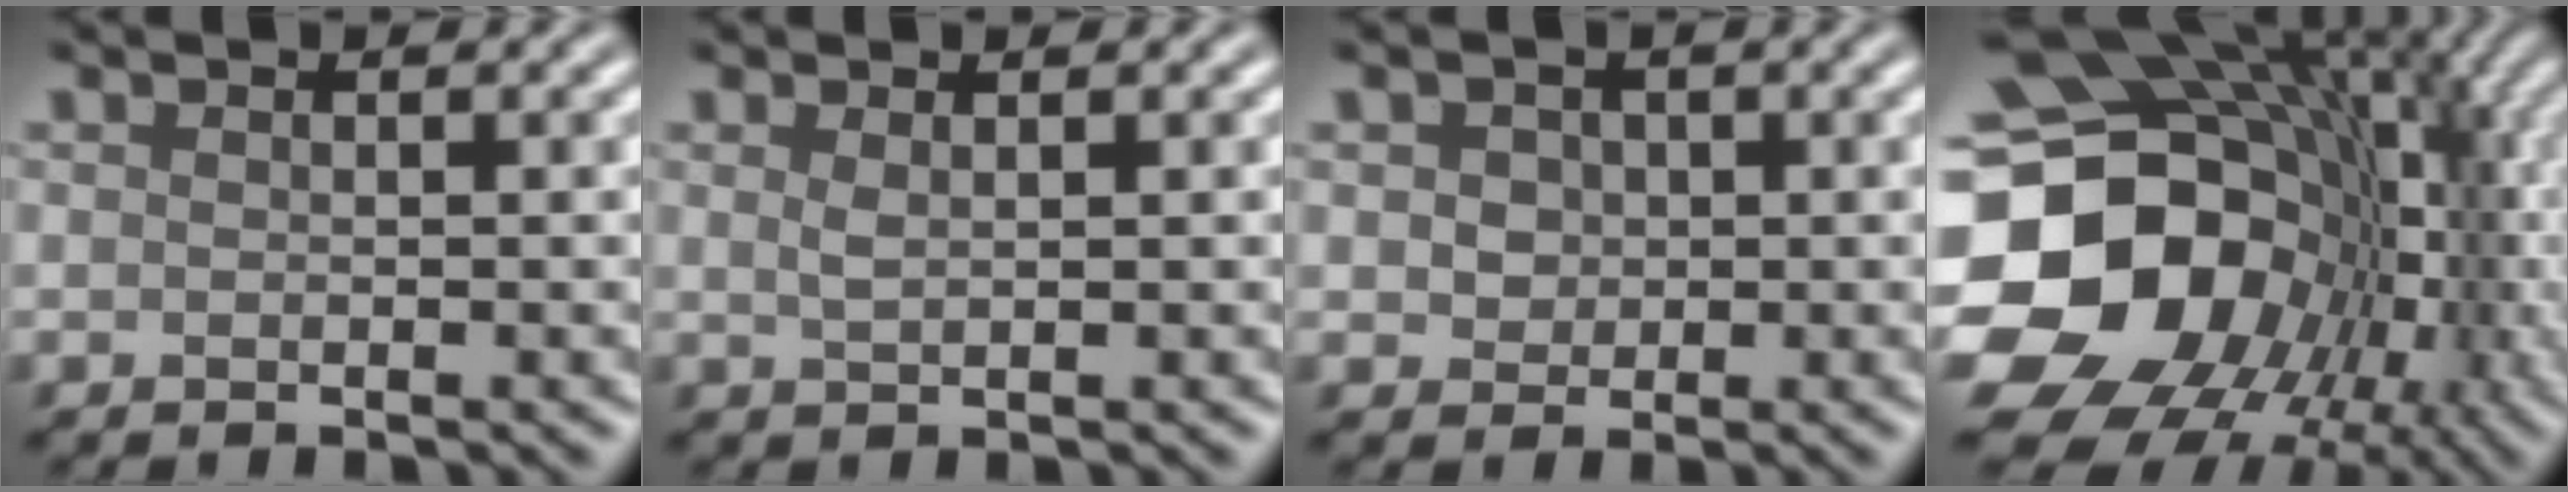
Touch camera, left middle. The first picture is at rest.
{"total": 0.8, "force": [0.5, 0.3, 0.6], "torque": [-0.019, 0.000, 0.012]}
{"total": 3.0, "force": [1.1, 2.5, 1.4], "torque": [-0.010, 0.018, 0.002]}
{"total": 18.6, "force": [-1.0, 15.5, 10.2], "torque": [-0.195, 0.000, -0.006]}